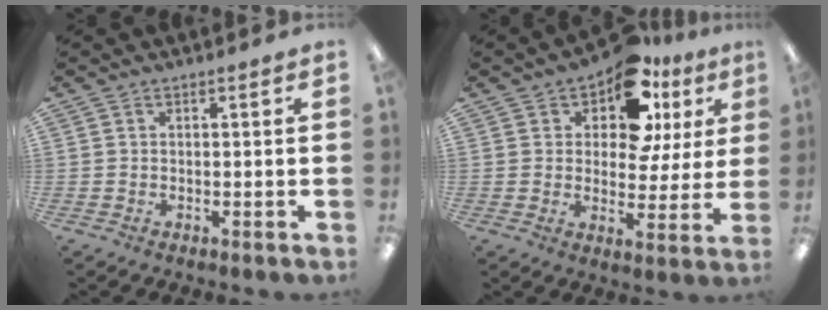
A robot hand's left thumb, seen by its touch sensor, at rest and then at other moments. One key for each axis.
{"total": 13.7, "fx": 9.1, "fy": 6.8, "fz": 7.6, "tx": -0.131, "ty": -0.045, "tz": 0.160}